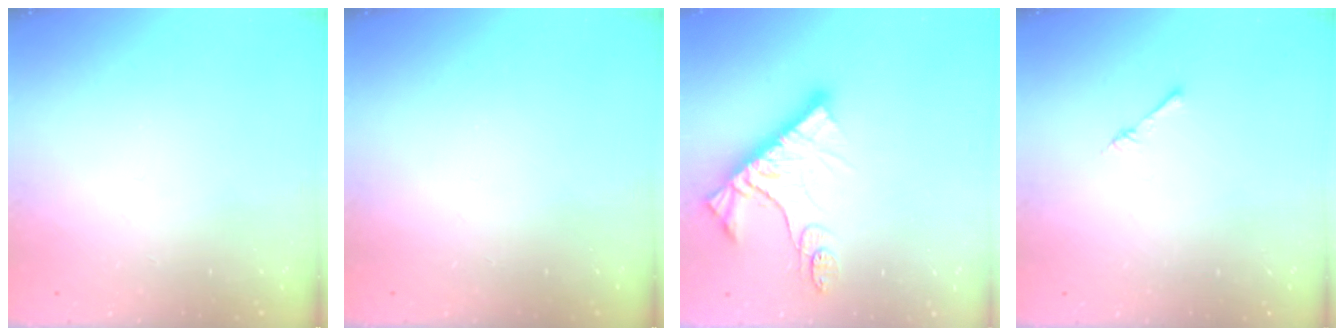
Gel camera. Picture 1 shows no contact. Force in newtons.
{"total": 0.0}
{"total": 12.8, "press": 12.7, "slide": 1.3}
{"total": 2.4, "press": 2.4, "slide": 0.3}